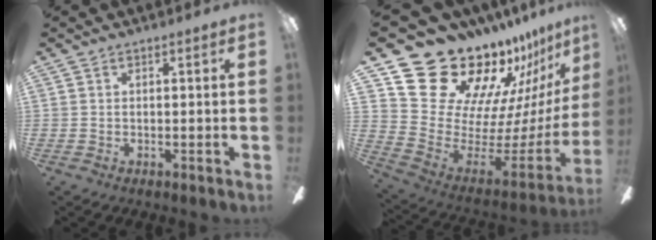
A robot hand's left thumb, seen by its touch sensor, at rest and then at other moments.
{"total": 24.9, "force": [20.3, 11.3, 8.8], "torque": [-0.130, -0.164, 0.393]}